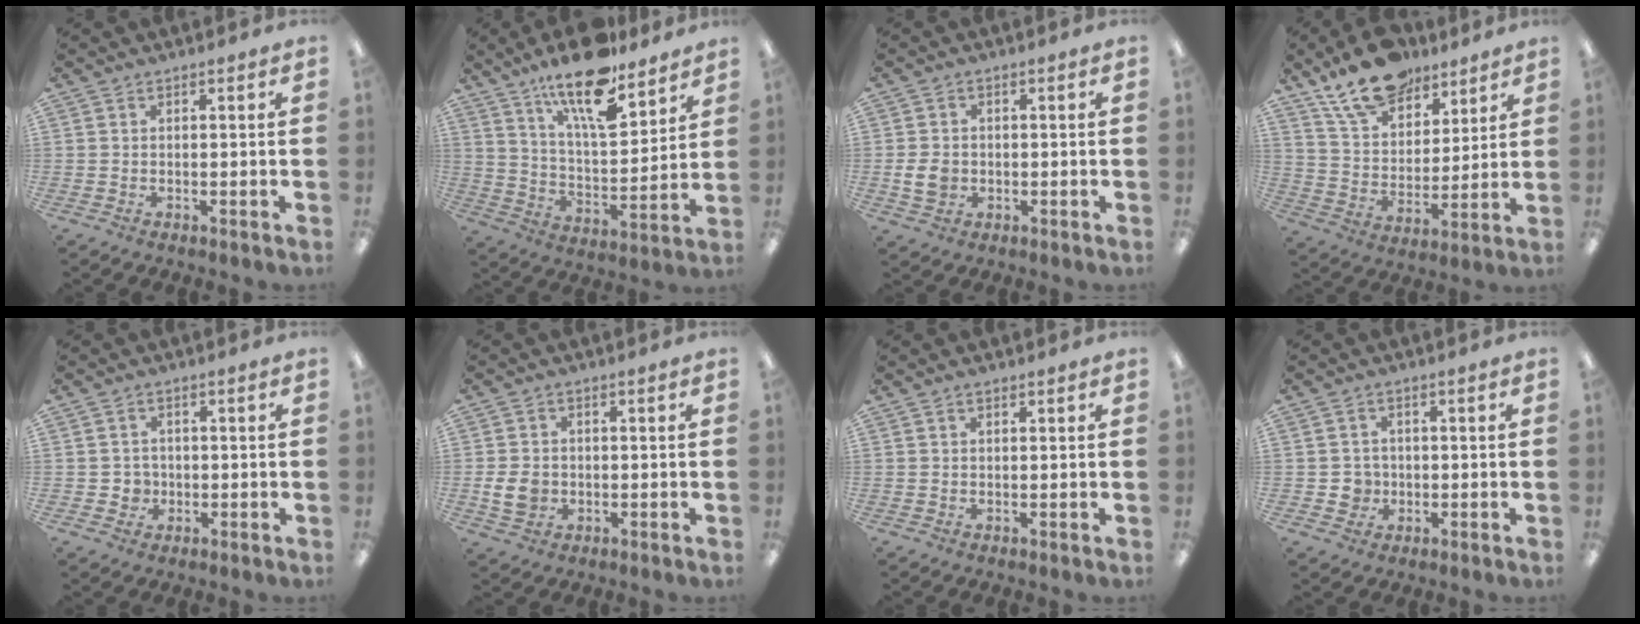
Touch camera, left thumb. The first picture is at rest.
{"total": 17.4, "force": [13.0, 5.2, 10.3], "torque": [-0.175, -0.076, 0.217]}
{"total": 4.7, "force": [-0.6, 3.8, 2.7], "torque": [-0.045, 0.002, -0.011]}
{"total": 15.7, "force": [12.0, 7.8, 6.3], "torque": [-0.112, -0.066, 0.220]}
{"total": 3.0, "force": [-0.4, 3.0, 0.5], "torque": [-0.005, 0.000, -0.010]}
{"total": 5.4, "force": [-0.8, 4.4, 3.0], "torque": [-0.050, -0.002, -0.016]}
{"total": 0.9, "force": [0.6, 0.4, 0.6], "torque": [-0.003, -0.002, 0.009]}
{"total": 3.9, "force": [-0.6, 3.8, 0.8], "torque": [-0.002, 0.002, -0.014]}